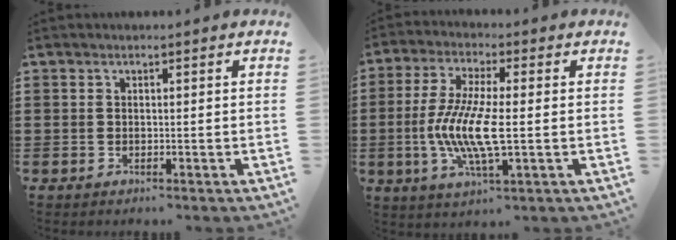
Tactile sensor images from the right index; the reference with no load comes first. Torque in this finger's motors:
{"motor_torque": [1.55, -0.59, 1.05, 0.21]}